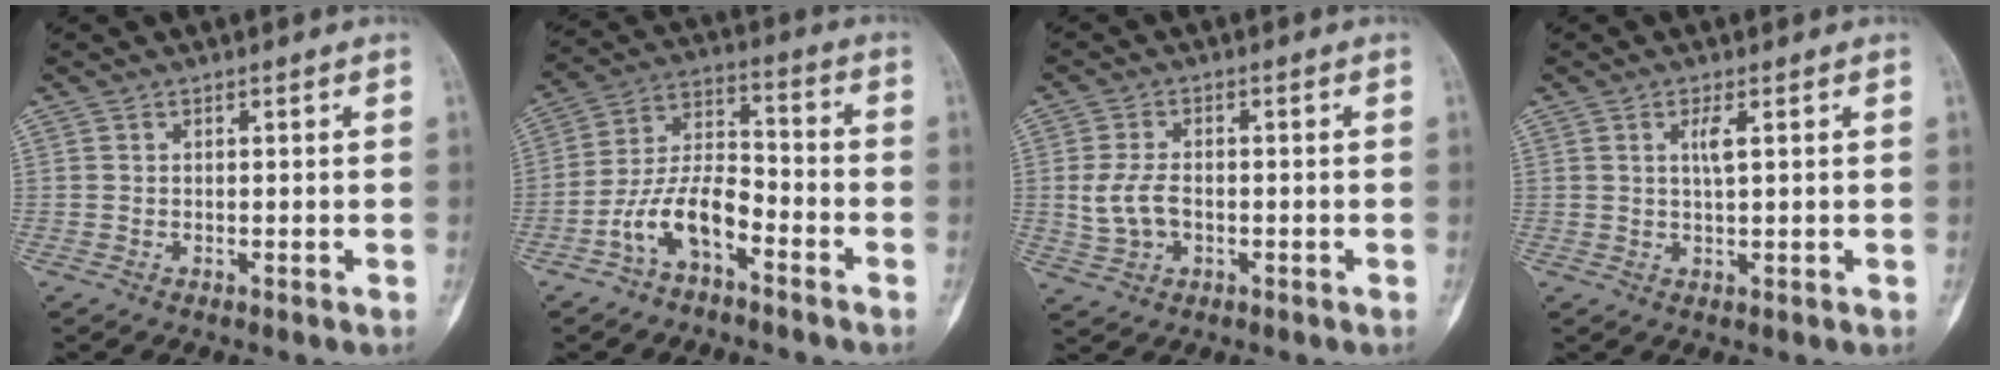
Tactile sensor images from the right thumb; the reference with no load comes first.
{"total": 11.0, "force": [-5.7, 5.2, 7.8], "torque": [-0.144, 0.062, -0.112]}
{"total": 5.6, "force": [-0.6, 3.7, 4.2], "torque": [-0.085, 0.006, -0.008]}
{"total": 2.4, "force": [0.8, 0.3, 2.3], "torque": [-0.047, -0.005, 0.015]}